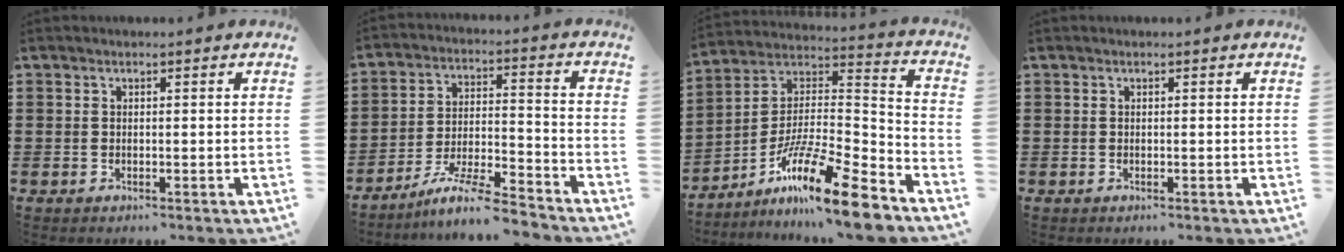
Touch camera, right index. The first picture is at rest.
{"total": 7.1, "force": [-6.5, -0.2, 2.8], "torque": [-0.056, -0.003, -0.123]}
{"total": 15.9, "force": [-11.2, 2.1, 11.0], "torque": [-0.197, 0.023, -0.204]}
{"total": 0.0}